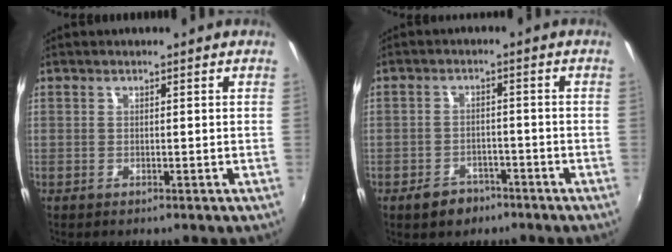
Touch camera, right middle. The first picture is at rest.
{"total": 5.1, "force": [-3.6, 3.3, 1.7], "torque": [-0.049, 0.005, -0.048]}